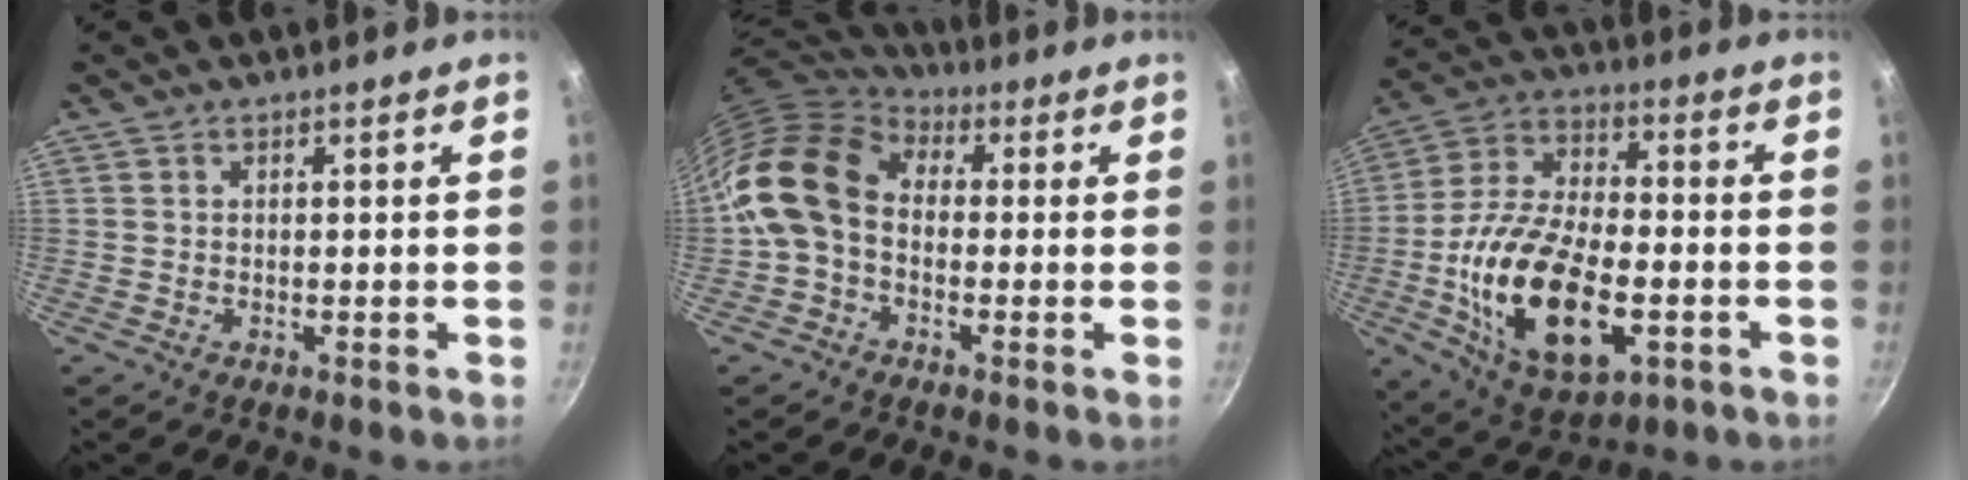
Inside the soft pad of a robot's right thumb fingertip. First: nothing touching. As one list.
[{"total": 14.6, "force": [-0.4, 10.8, 9.9], "torque": [-0.175, 0.034, -0.028]}, {"total": 22.2, "force": [-5.3, 11.5, 18.2], "torque": [-0.333, 0.020, -0.089]}]